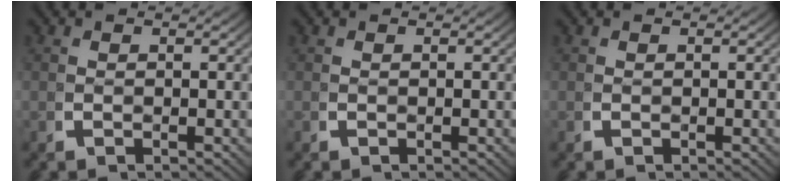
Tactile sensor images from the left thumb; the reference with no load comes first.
{"total": 0.0}
{"total": 0.0}